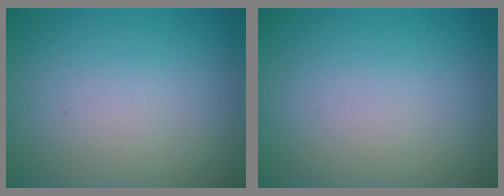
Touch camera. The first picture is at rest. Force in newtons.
{"total": 0.0}